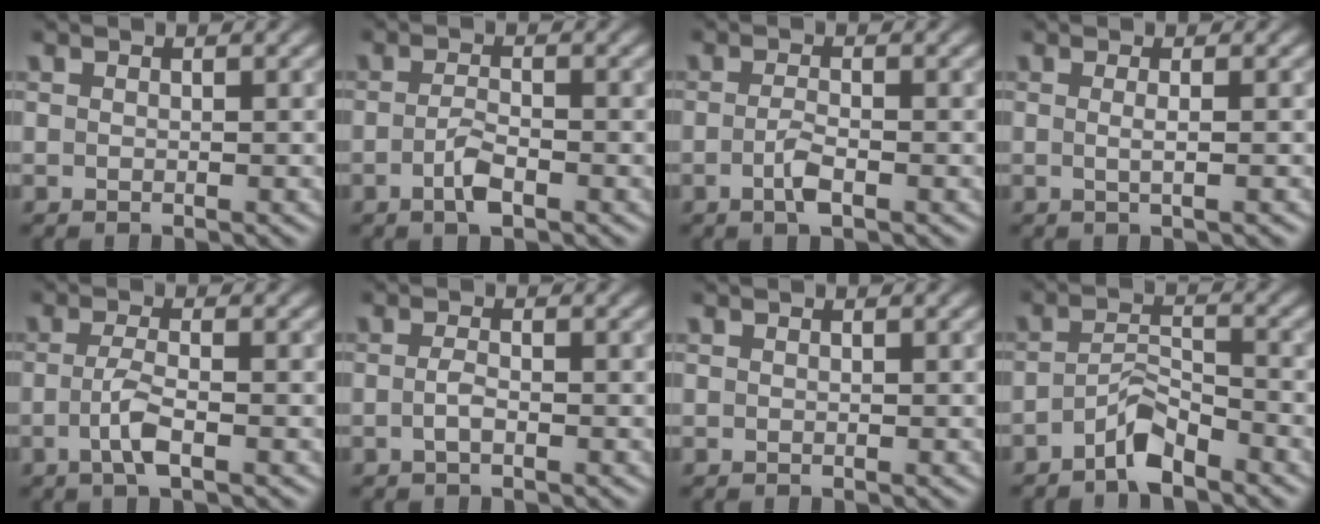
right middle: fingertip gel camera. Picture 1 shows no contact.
{"total": 2.2, "force": [-1.0, 0.7, 1.8], "torque": [-0.038, 0.000, -0.022]}
{"total": 1.9, "force": [-0.7, 0.5, 1.7], "torque": [-0.035, 0.000, -0.017]}
{"total": 1.7, "force": [0.1, 0.5, 1.6], "torque": [-0.021, -0.006, -0.008]}
{"total": 2.7, "force": [-0.8, 0.7, 2.5], "torque": [-0.053, -0.002, -0.020]}
{"total": 1.2, "force": [-0.4, 0.4, 1.1], "torque": [-0.023, 0.000, -0.010]}
{"total": 0.0}
{"total": 3.1, "force": [-2.3, 0.8, 1.8], "torque": [-0.035, 0.009, -0.048]}